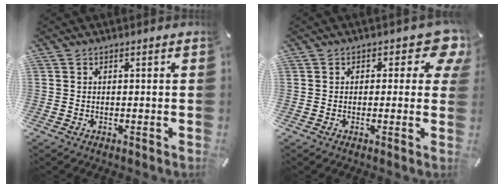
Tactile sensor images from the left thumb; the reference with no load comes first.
{"total": 6.8, "force": [2.9, 4.0, 4.7], "torque": [-0.041, -0.016, 0.044]}